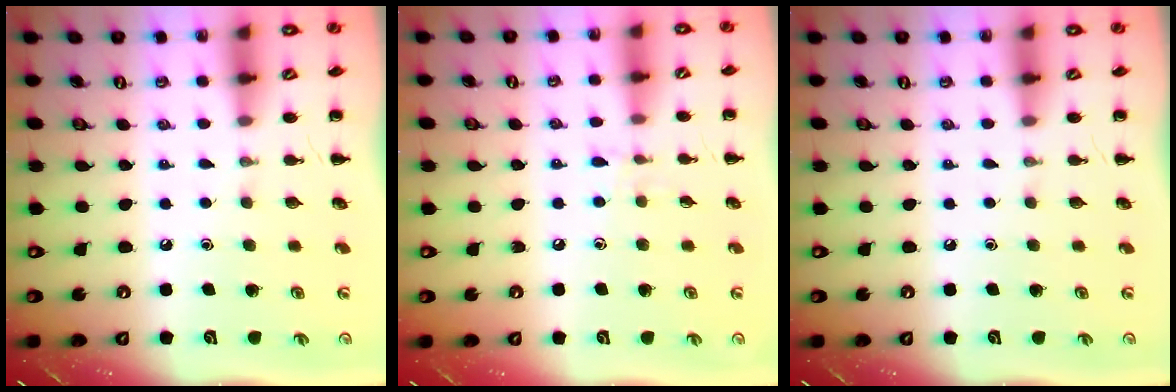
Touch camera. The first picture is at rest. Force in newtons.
{"total": 5.3, "press": 5.0, "slide": 1.8}
{"total": 0.0}